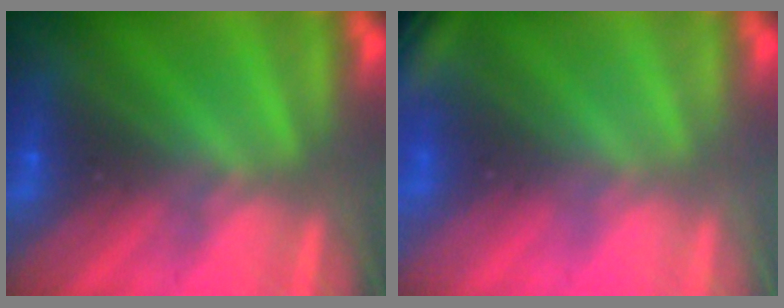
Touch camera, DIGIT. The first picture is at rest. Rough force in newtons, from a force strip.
{"total": 2.7}